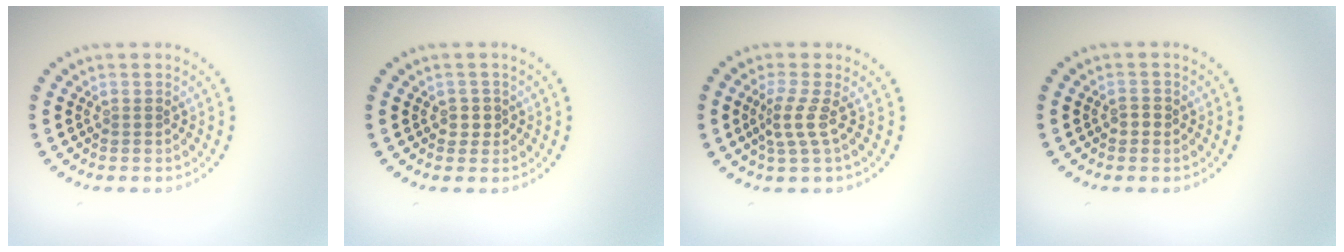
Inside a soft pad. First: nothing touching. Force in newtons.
{"total": 1.2, "press": 1.1, "slide": 0.6}
{"total": 2.3, "press": 1.5, "slide": 1.7}
{"total": 0.9, "press": 0.9, "slide": 0.2}